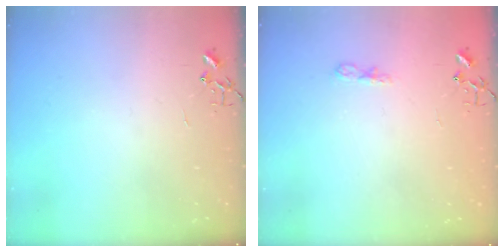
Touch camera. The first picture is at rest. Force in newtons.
{"total": 5.1, "press": 5.1, "slide": 0.6}